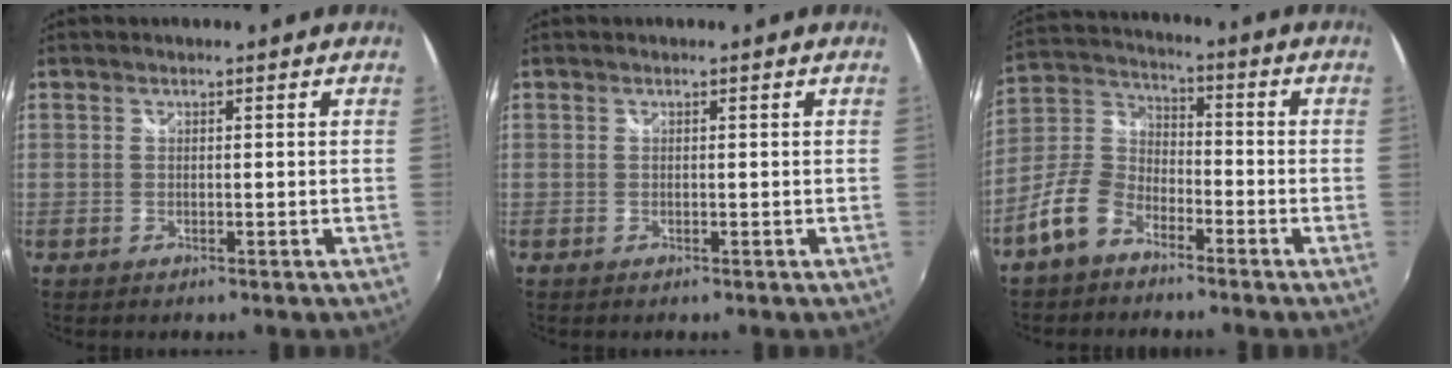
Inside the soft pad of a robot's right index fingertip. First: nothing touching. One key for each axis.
{"total": 0.0}
{"total": 9.1, "fx": -6.1, "fy": 5.2, "fz": 4.5, "tx": -0.107, "ty": 0.019, "tz": -0.124}